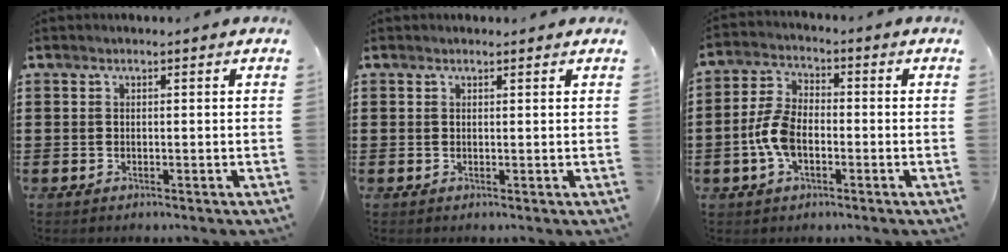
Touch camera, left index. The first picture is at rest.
{"total": 0.6, "force": [0.5, 0.2, 0.3], "torque": [-0.006, 0.000, 0.010]}
{"total": 6.6, "force": [-1.6, 3.7, 5.2], "torque": [-0.133, -0.002, -0.038]}